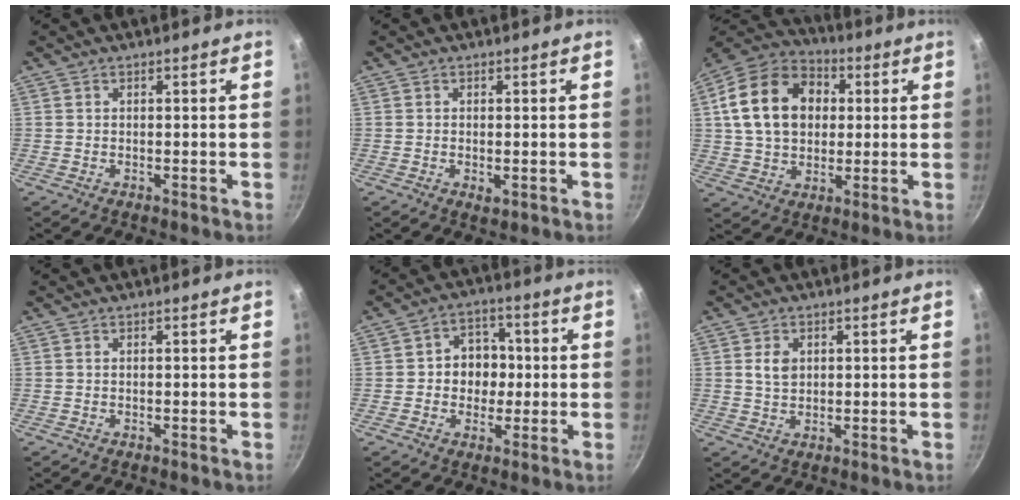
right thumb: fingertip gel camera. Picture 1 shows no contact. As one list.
[{"total": 1.7, "force": [-0.3, 0.9, 1.4], "torque": [-0.024, -0.004, -0.003]}, {"total": 18.8, "force": [3.5, 14.0, 12.1], "torque": [-0.190, 0.023, 0.054]}, {"total": 0.0}, {"total": 8.0, "force": [-0.1, 6.9, 4.2], "torque": [-0.014, 0.013, -0.009]}, {"total": 3.5, "force": [0.9, 2.5, 2.2], "torque": [-0.031, -0.004, 0.019]}]